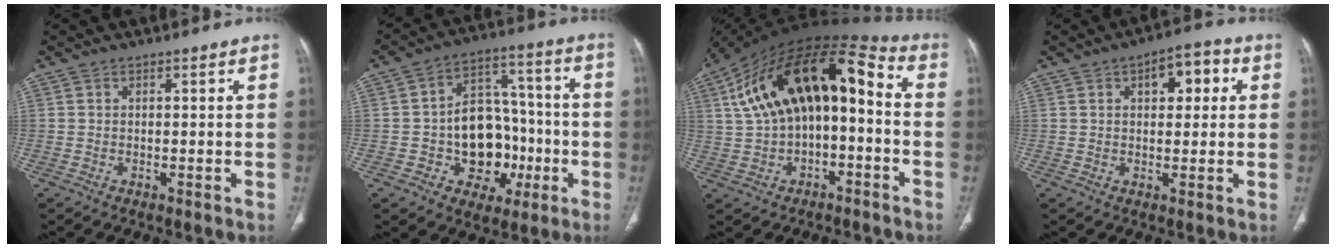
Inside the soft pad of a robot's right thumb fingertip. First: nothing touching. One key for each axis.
{"total": 15.5, "fx": -3.5, "fy": 11.5, "fz": 9.7, "tx": -0.090, "ty": 0.044, "tz": -0.045}
{"total": 21.5, "fx": 1.3, "fy": 11.2, "fz": 18.3, "tx": -0.299, "ty": 0.061, "tz": 0.019}
{"total": 7.5, "fx": 2.5, "fy": 3.9, "fz": 5.9, "tx": -0.053, "ty": 0.010, "tz": 0.028}